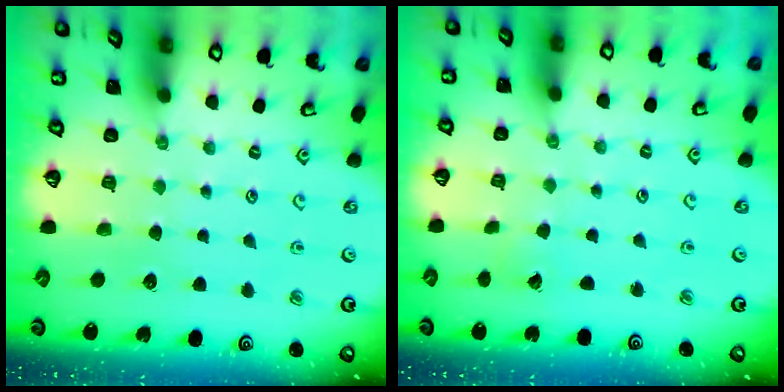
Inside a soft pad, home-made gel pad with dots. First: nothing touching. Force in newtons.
{"total": 1.4, "press": 1.4, "slide": 0.0}